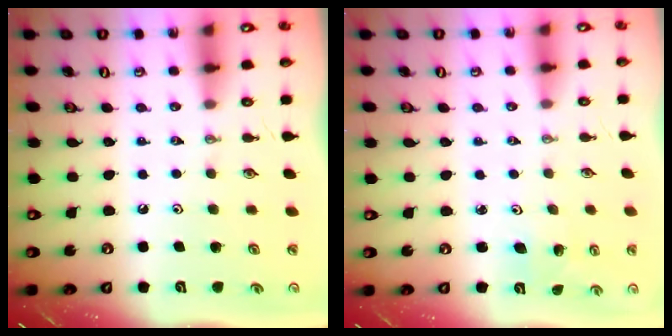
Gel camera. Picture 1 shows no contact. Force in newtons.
{"total": 2.4, "press": 2.4, "slide": 0.1}